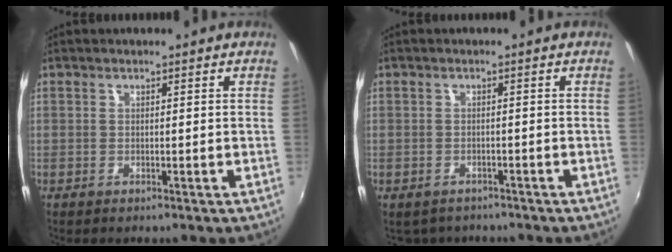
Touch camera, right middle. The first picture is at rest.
{"total": 3.3, "force": [-2.7, 1.9, 0.7], "torque": [-0.018, -0.009, -0.036]}